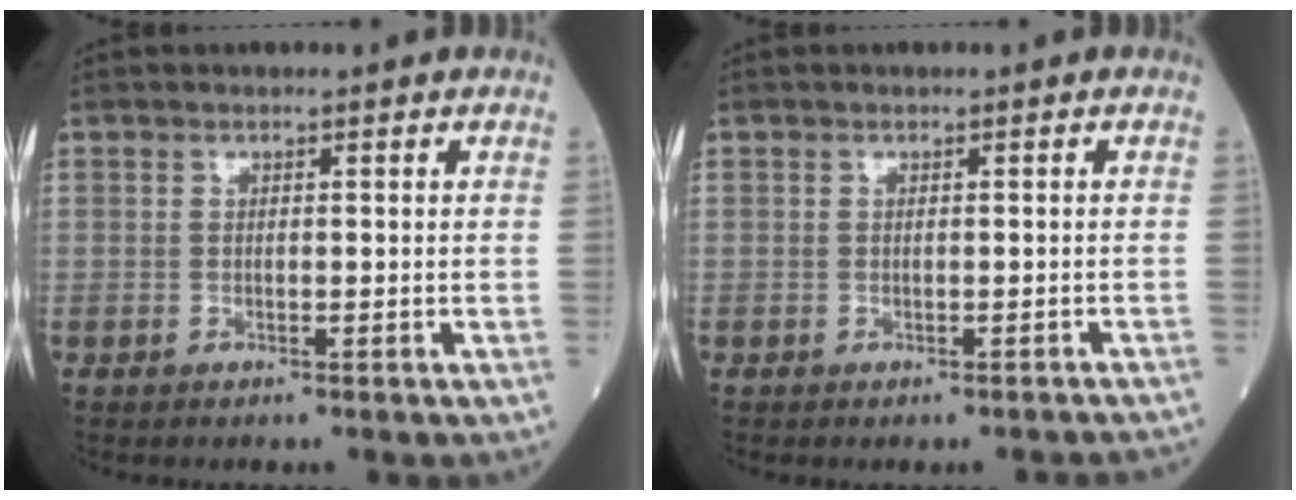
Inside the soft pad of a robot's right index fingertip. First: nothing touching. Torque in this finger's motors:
{"motor_torque": [0.58, -0.57, 0.26, 0.02]}